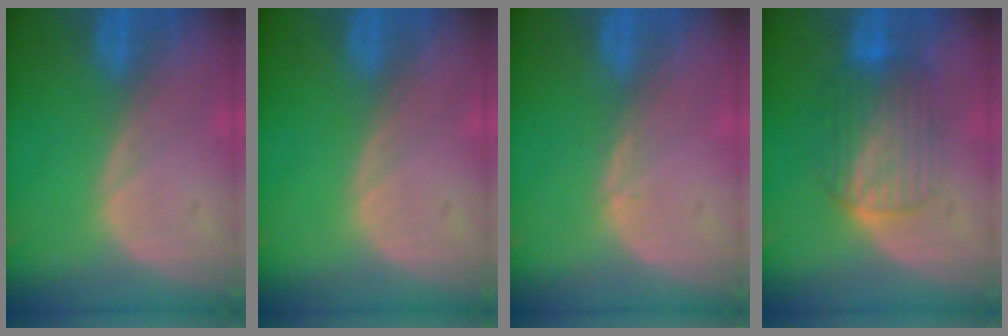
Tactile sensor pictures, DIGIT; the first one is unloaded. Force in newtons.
{"total": 0.0}
{"total": 0.6, "press": 0.4, "slide": 0.4}
{"total": 6.6, "press": 6.5, "slide": 1.3}